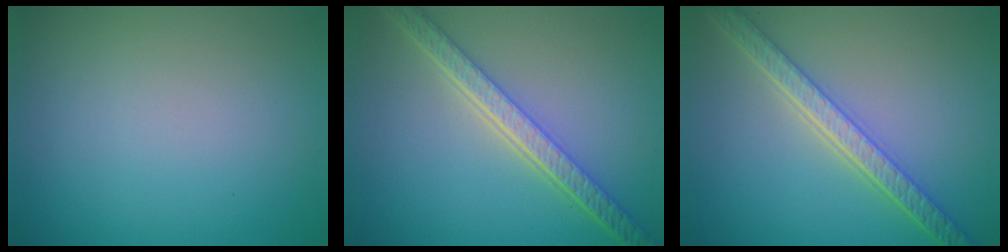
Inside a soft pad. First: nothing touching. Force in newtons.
{"total": 5.8, "press": 4.4, "slide": 3.8}
{"total": 5.0, "press": 4.2, "slide": 2.6}